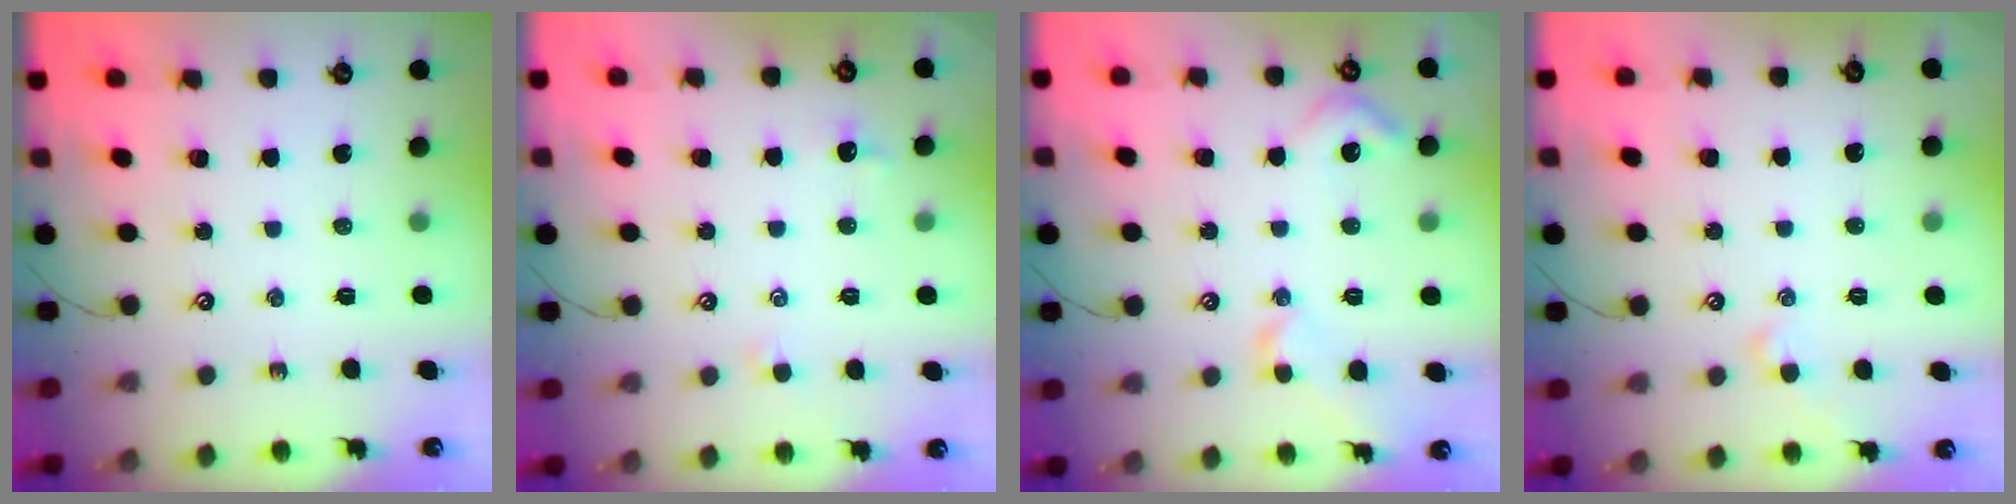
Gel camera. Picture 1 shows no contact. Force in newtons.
{"total": 1.1, "press": 1.0, "slide": 0.5}
{"total": 4.8, "press": 4.7, "slide": 1.1}
{"total": 1.2, "press": 1.2, "slide": 0.4}